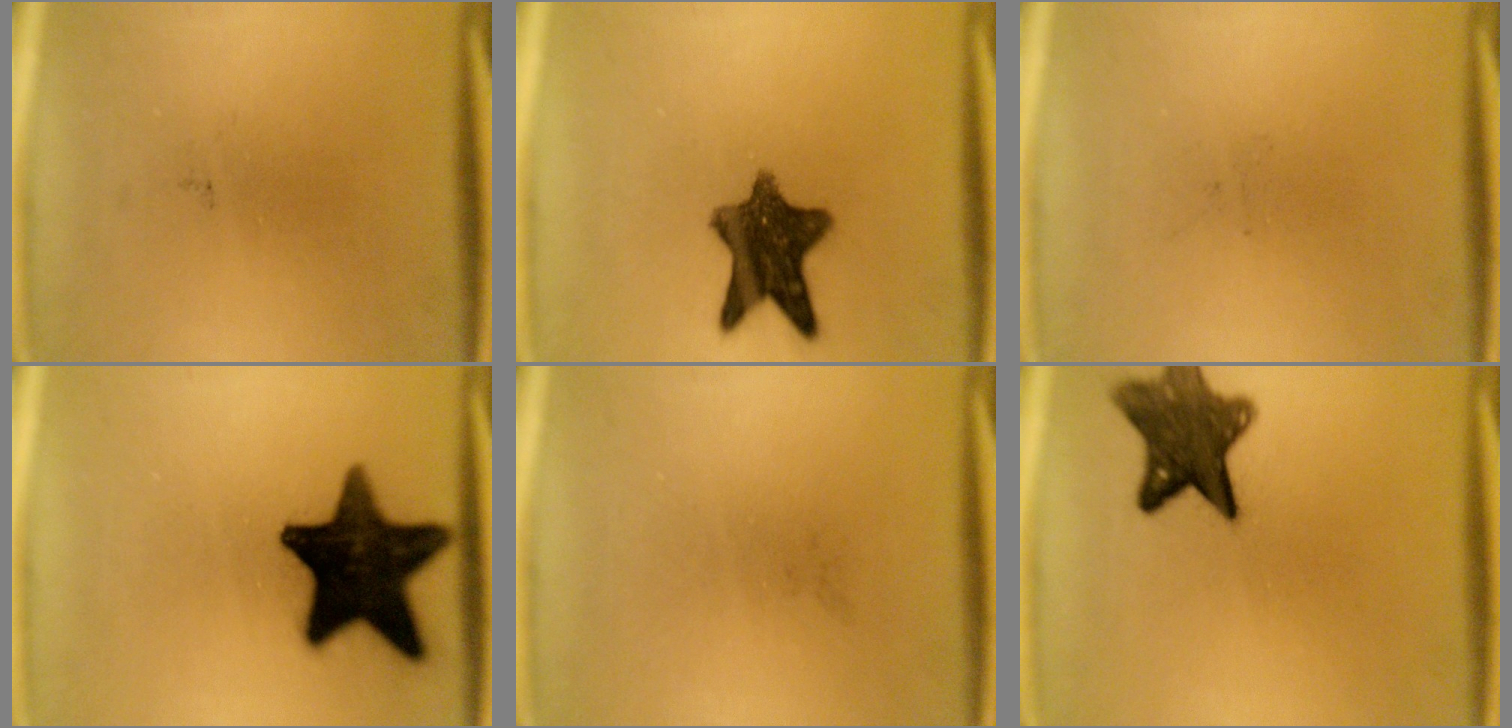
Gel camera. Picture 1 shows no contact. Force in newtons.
{"total": 10.6}
{"total": 0.0}
{"total": 18.7}
{"total": 0.0}
{"total": 10.5}